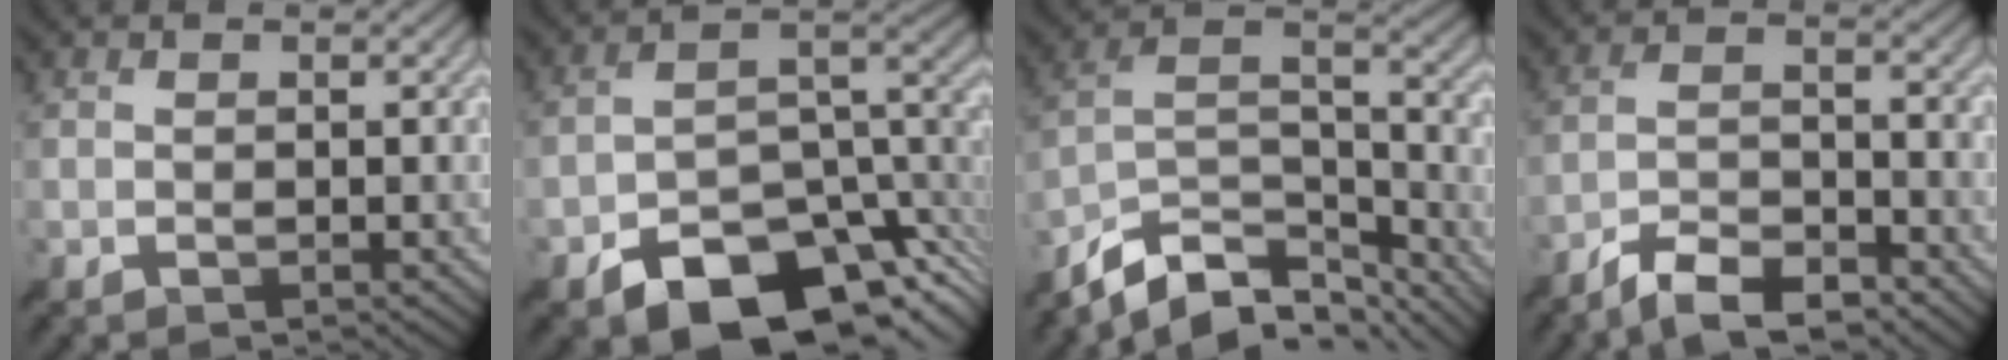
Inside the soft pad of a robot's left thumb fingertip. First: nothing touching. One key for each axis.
{"total": 14.3, "fx": -9.1, "fy": 6.5, "fz": 8.9, "tx": -0.147, "ty": -0.010, "tz": -0.153}
{"total": 11.6, "fx": -8.8, "fy": 4.9, "fz": 5.8, "tx": -0.124, "ty": 0.003, "tz": -0.164}
{"total": 7.1, "fx": -5.6, "fy": 1.8, "fz": 4.0, "tx": -0.078, "ty": 0.003, "tz": -0.111}